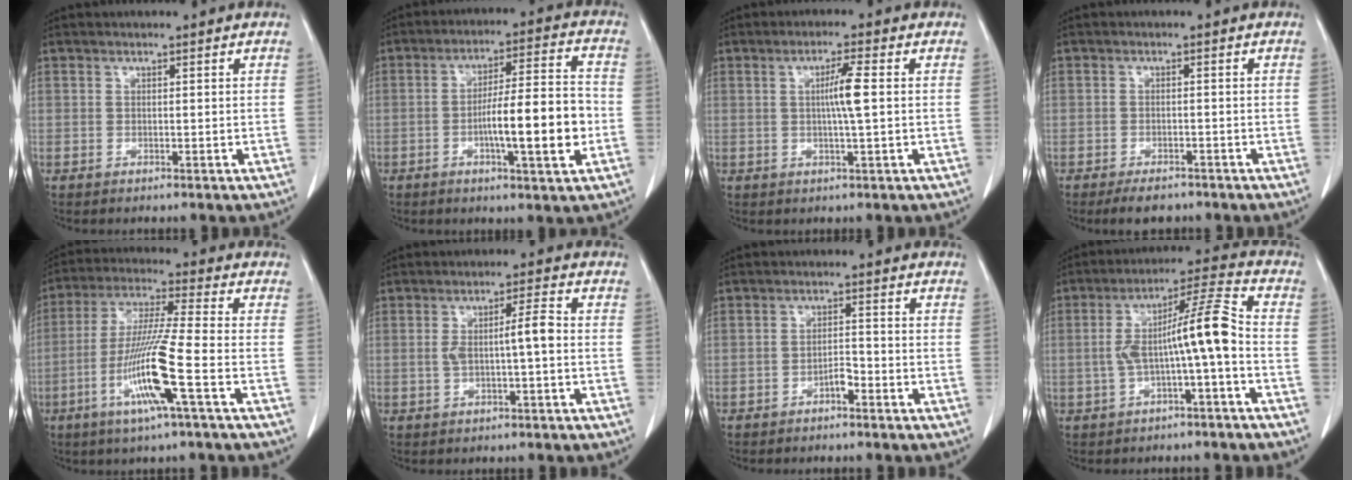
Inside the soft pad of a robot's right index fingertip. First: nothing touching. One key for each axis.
{"total": 12.1, "fx": -2.8, "fy": 1.2, "fz": 11.8, "tx": -0.189, "ty": 0.008, "tz": -0.046}
{"total": 4.5, "fx": 0.4, "fy": -0.4, "fz": 4.4, "tx": -0.078, "ty": -0.003, "tz": 0.006}
{"total": 3.5, "fx": -2.8, "fy": 1.6, "fz": 1.4, "tx": -0.022, "ty": -0.001, "tz": -0.038}
{"total": 12.5, "fx": -4.5, "fy": -0.8, "fz": 11.6, "tx": -0.233, "ty": -0.015, "tz": -0.091}
{"total": 4.7, "fx": -0.2, "fy": 0.4, "fz": 4.7, "tx": -0.085, "ty": 0.011, "tz": 0.000}
{"total": 2.1, "fx": -1.5, "fy": 0.6, "fz": 1.4, "tx": -0.019, "ty": 0.004, "tz": -0.026}
{"total": 9.9, "fx": -1.6, "fy": 0.3, "fz": 9.7, "tx": -0.170, "ty": 0.034, "tz": -0.030}